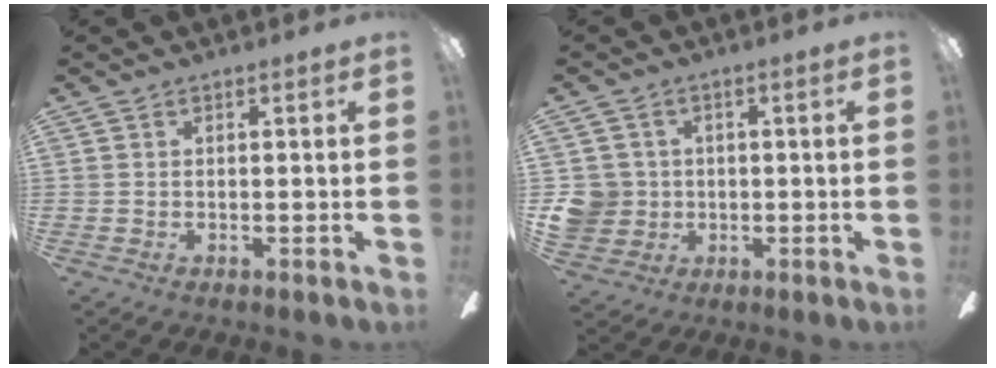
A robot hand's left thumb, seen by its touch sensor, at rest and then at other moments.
{"total": 6.6, "force": [0.3, 6.4, 1.4], "torque": [-0.047, 0.008, 0.006]}